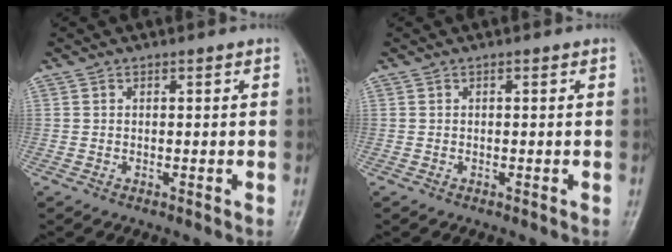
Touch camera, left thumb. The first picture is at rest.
{"total": 0.0}